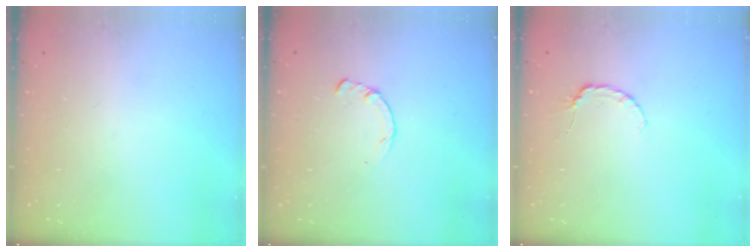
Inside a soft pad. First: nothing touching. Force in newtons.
{"total": 2.2, "press": 2.2, "slide": 0.3}
{"total": 4.0, "press": 4.0, "slide": 0.5}